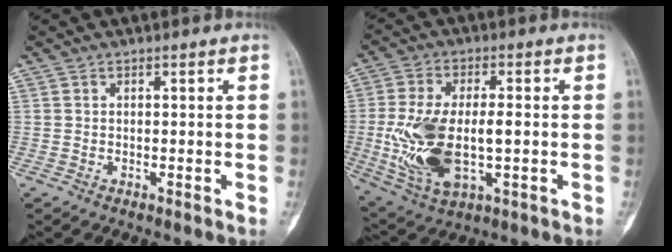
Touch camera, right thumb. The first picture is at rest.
{"total": 16.4, "force": [-1.9, 8.3, 14.0], "torque": [-0.278, 0.003, -0.020]}